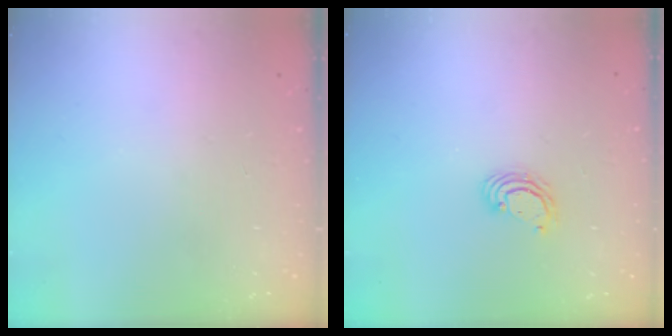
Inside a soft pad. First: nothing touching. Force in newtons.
{"total": 3.8, "press": 3.8, "slide": 0.2}